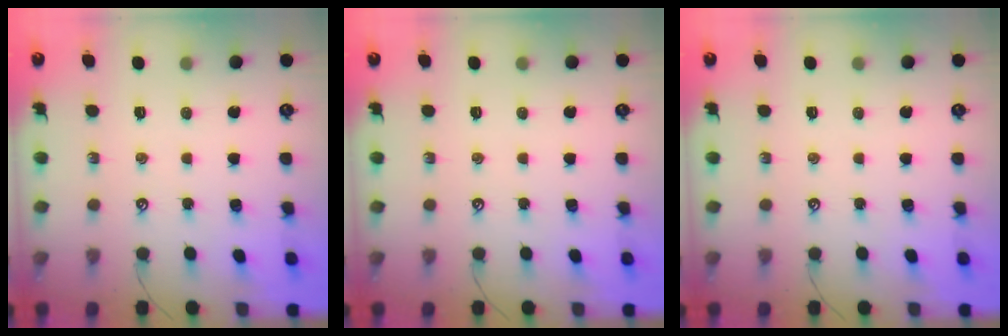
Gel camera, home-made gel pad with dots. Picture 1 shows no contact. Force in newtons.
{"total": 0.0}
{"total": 0.0}